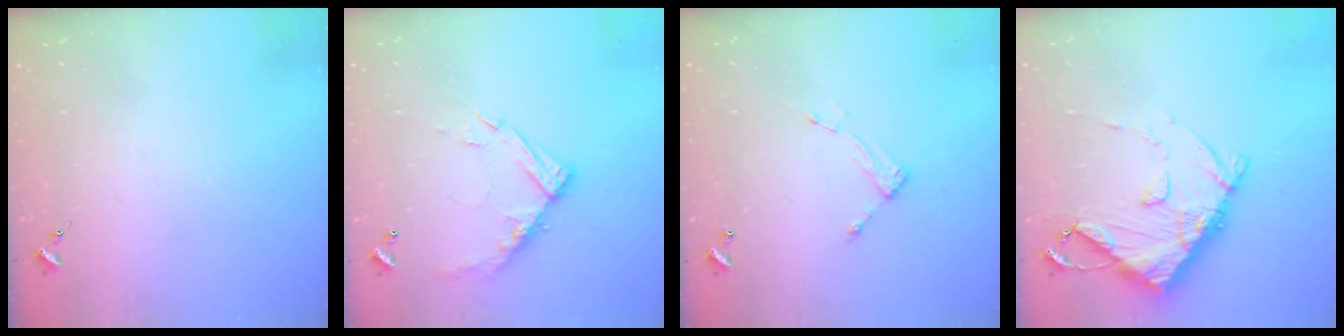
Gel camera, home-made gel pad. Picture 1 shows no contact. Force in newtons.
{"total": 13.3, "press": 13.2, "slide": 1.2}
{"total": 4.7, "press": 4.6, "slide": 0.4}
{"total": 13.5, "press": 13.4, "slide": 1.5}